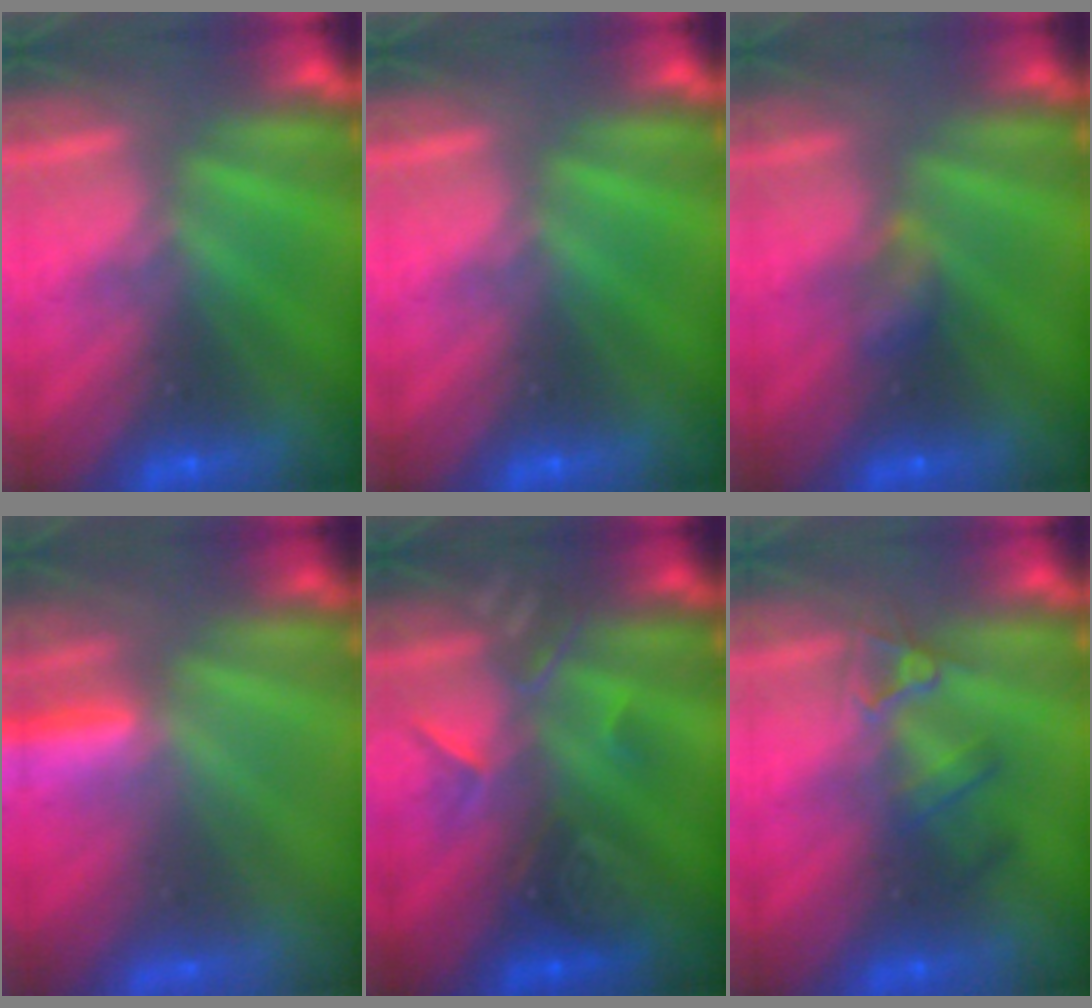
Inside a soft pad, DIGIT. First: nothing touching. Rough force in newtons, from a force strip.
{"total": 0.0}
{"total": 2.2}
{"total": 3.0}
{"total": 2.4}
{"total": 2.4}